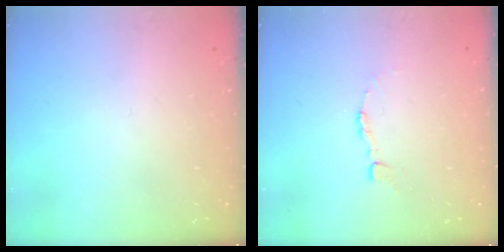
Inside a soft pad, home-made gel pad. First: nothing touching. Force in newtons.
{"total": 2.9, "press": 2.9, "slide": 0.2}